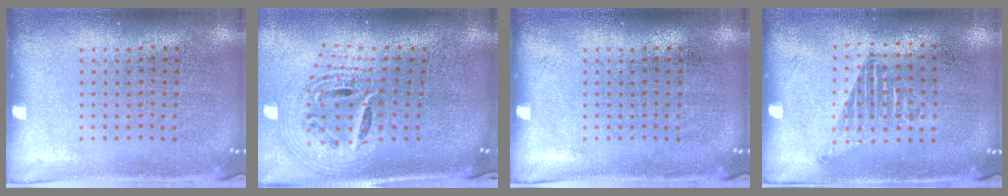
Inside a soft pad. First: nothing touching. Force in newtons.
{"total": 2.5, "press": 1.8, "slide": 1.8}
{"total": 0.0}
{"total": 1.2, "press": 1.0, "slide": 0.7}